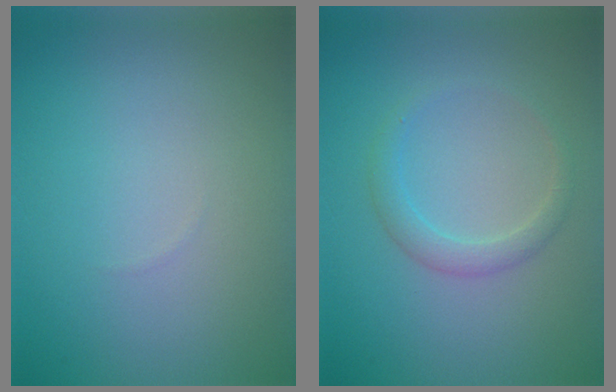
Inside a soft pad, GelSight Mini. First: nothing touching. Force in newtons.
{"total": 1.8, "press": 1.8, "slide": 0.0}